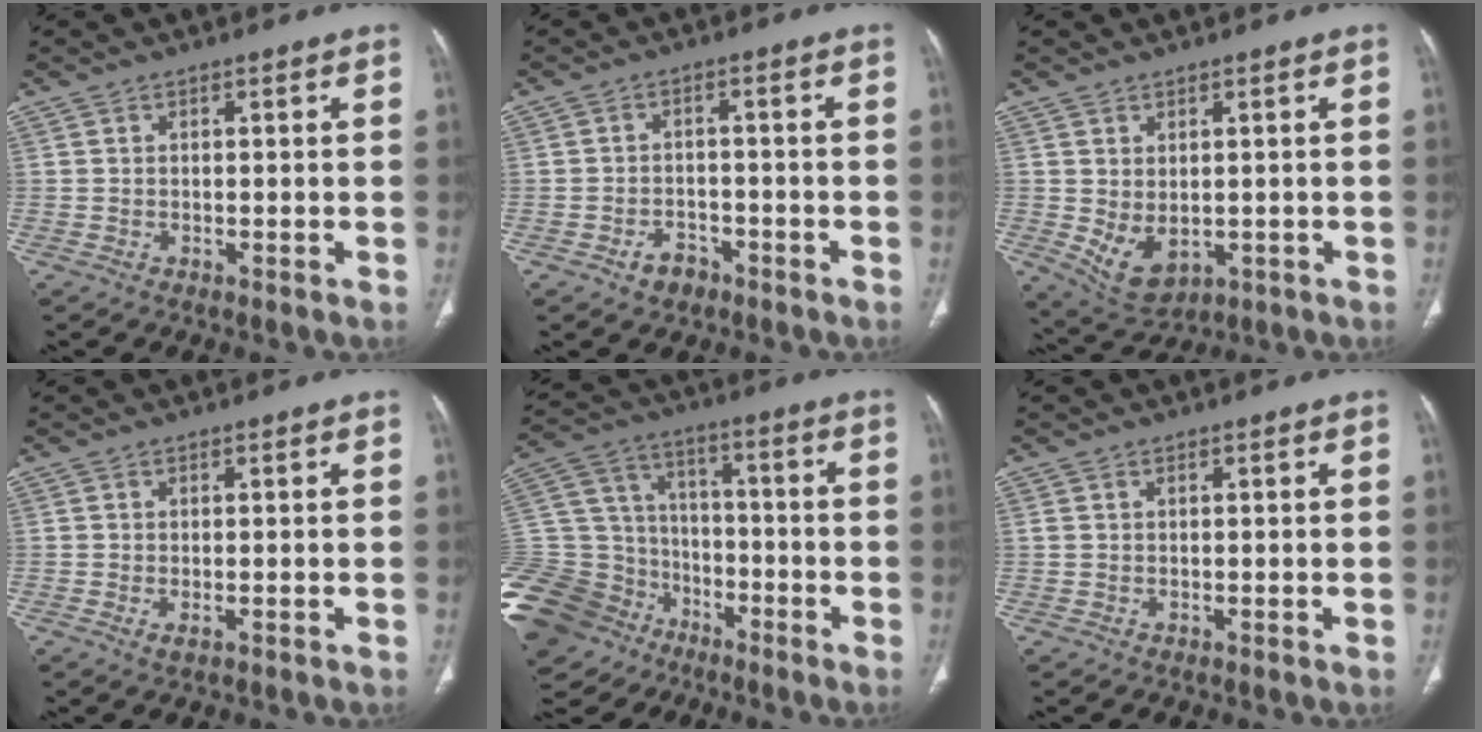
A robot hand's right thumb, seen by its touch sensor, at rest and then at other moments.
{"total": 3.9, "force": [-2.4, 2.6, 1.5], "torque": [-0.016, 0.022, -0.032]}
{"total": 6.8, "force": [-0.7, 4.4, 5.2], "torque": [-0.081, -0.006, 0.013]}
{"total": 1.3, "force": [-0.4, 0.5, 1.2], "torque": [-0.027, -0.006, -0.006]}
{"total": 30.0, "force": [-14.9, 22.0, 13.8], "torque": [-0.391, 0.048, -0.260]}
{"total": 0.8, "force": [0.4, 0.5, 0.5], "torque": [-0.010, 0.007, 0.009]}